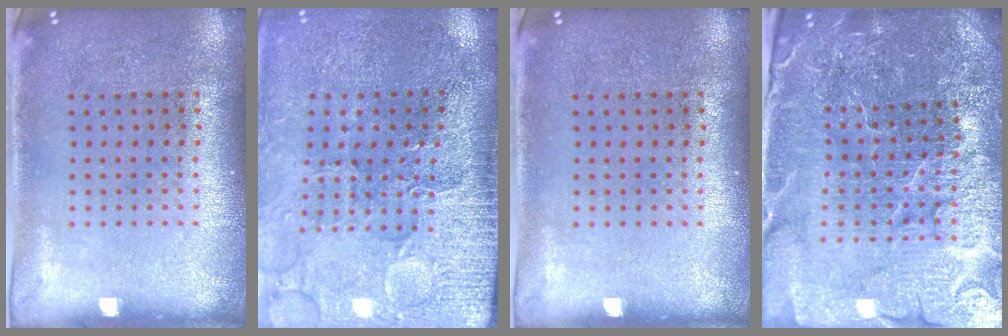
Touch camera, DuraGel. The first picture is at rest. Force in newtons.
{"total": 3.5, "press": 3.4, "slide": 0.7}
{"total": 0.0}
{"total": 5.7, "press": 5.2, "slide": 2.4}